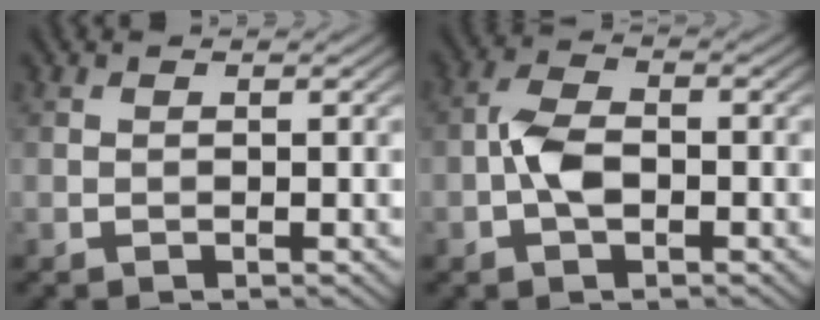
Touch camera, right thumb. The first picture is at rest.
{"total": 4.4, "force": [-1.2, 2.3, 3.5], "torque": [-0.078, 0.007, -0.031]}